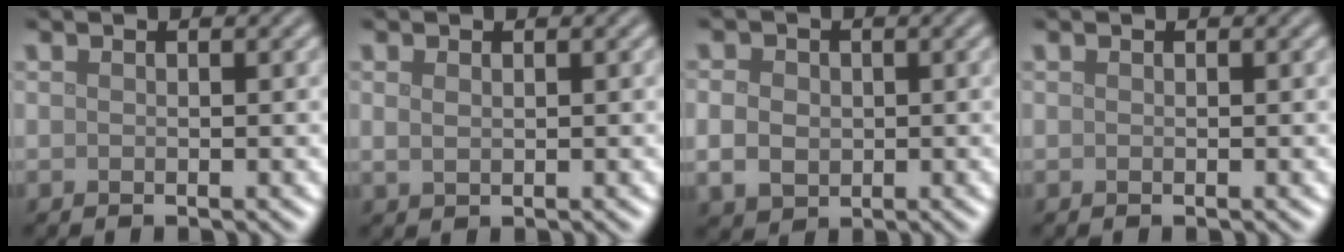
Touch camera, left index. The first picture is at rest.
{"total": 0.9, "force": [0.4, 0.4, 0.6], "torque": [-0.016, -0.002, 0.012]}
{"total": 2.9, "force": [0.0, 2.4, 1.6], "torque": [-0.033, -0.001, -0.005]}
{"total": 0.0}